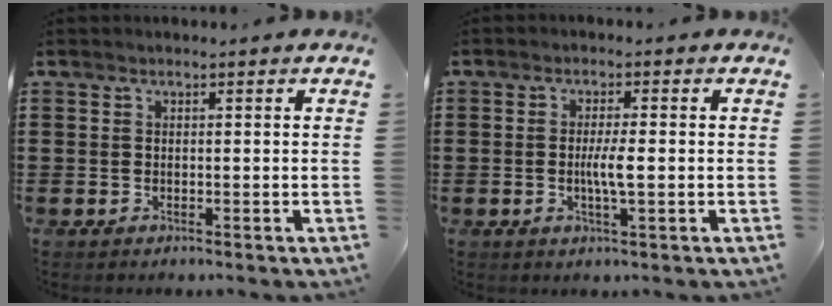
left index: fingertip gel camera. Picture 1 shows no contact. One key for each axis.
{"total": 3.5, "fx": -0.3, "fy": 0.4, "fz": 3.5, "tx": -0.063, "ty": -0.001, "tz": -0.008}